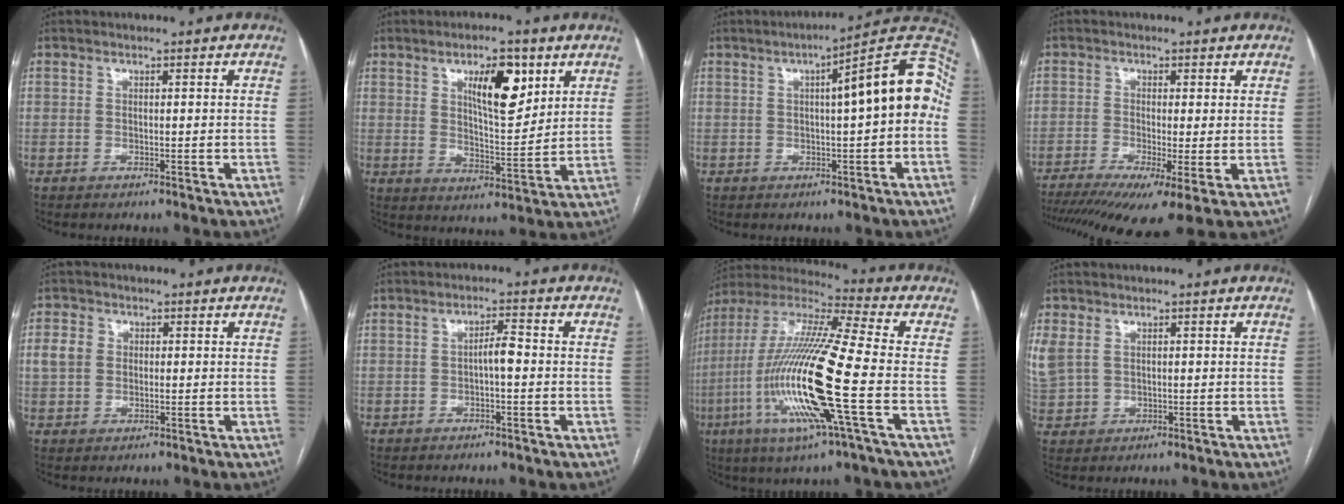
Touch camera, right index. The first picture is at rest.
{"total": 10.0, "force": [4.7, 3.1, 8.2], "torque": [-0.135, 0.002, 0.080]}
{"total": 12.6, "force": [1.2, 1.8, 12.4], "torque": [-0.162, 0.044, 0.009]}
{"total": 13.0, "force": [-7.6, 2.3, 10.3], "torque": [-0.175, -0.021, -0.119]}
{"total": 4.1, "force": [0.6, 3.5, 2.0], "torque": [-0.051, 0.016, 0.013]}
{"total": 2.8, "force": [-0.4, 0.6, 2.7], "torque": [-0.043, 0.005, -0.008]}
{"total": 21.1, "force": [-5.2, 0.9, 20.4], "torque": [-0.439, -0.022, -0.108]}
{"total": 6.3, "force": [1.8, 4.9, 3.4], "torque": [-0.109, 0.014, 0.050]}